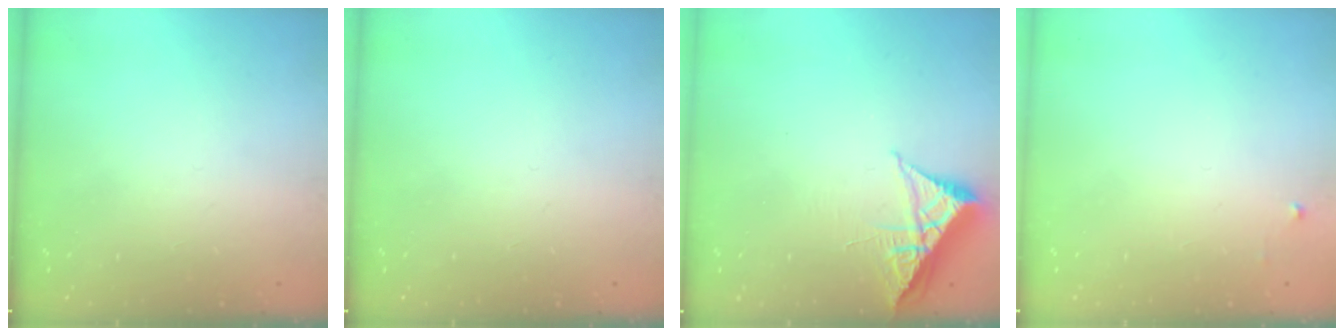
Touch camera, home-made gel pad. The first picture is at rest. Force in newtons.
{"total": 0.0}
{"total": 6.1, "press": 6.0, "slide": 0.7}
{"total": 2.5, "press": 2.5, "slide": 0.4}